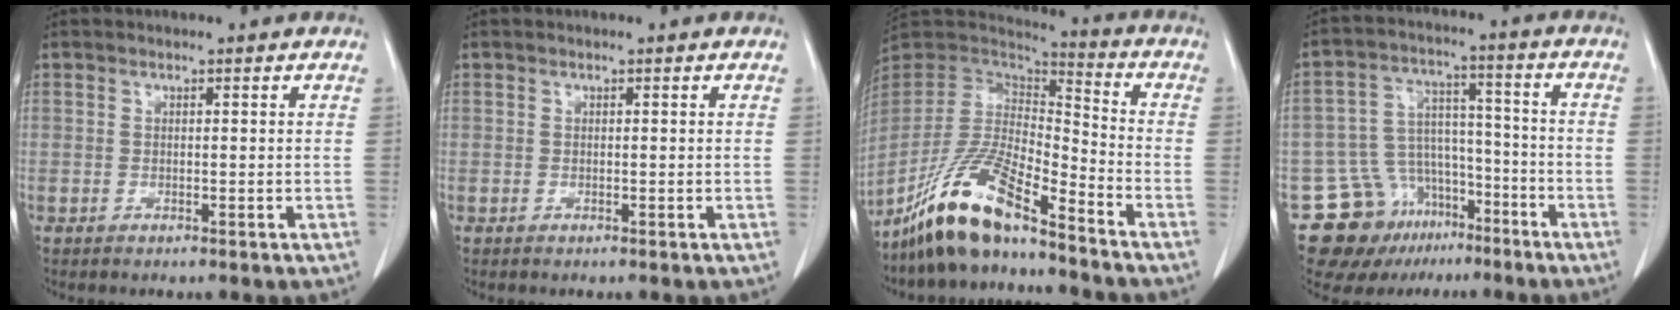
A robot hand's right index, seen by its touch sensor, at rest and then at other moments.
{"total": 0.0}
{"total": 15.4, "force": [-11.6, 2.7, 9.8], "torque": [-0.191, -0.005, -0.217]}
{"total": 13.6, "force": [-9.0, 9.2, 4.4], "torque": [-0.073, 0.055, -0.137]}